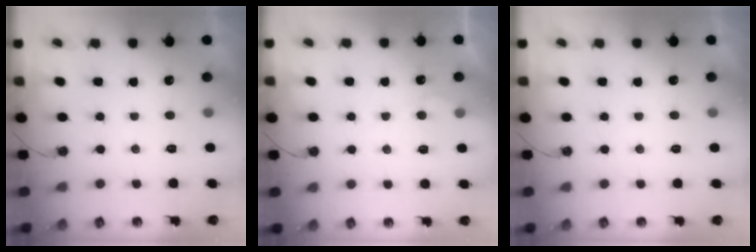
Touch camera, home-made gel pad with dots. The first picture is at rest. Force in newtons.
{"total": 4.9, "press": 4.9, "slide": 0.6}
{"total": 2.8, "press": 2.8, "slide": 0.5}